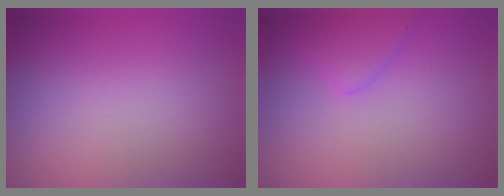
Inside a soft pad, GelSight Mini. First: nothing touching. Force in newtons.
{"total": 2.1, "press": 2.1, "slide": 0.1}